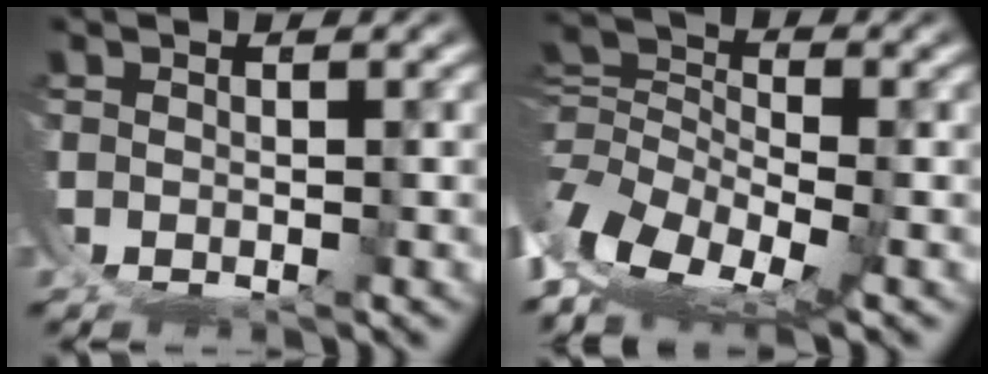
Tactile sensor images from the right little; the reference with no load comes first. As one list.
[{"total": 11.0, "force": [-3.0, 8.0, 6.9], "torque": [-0.171, -0.060, -0.047]}]